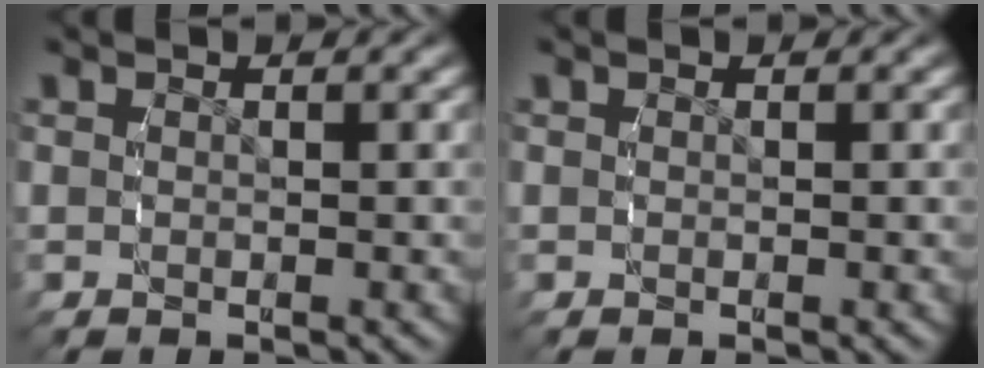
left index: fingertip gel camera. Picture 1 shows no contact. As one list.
[{"total": 0.0}]